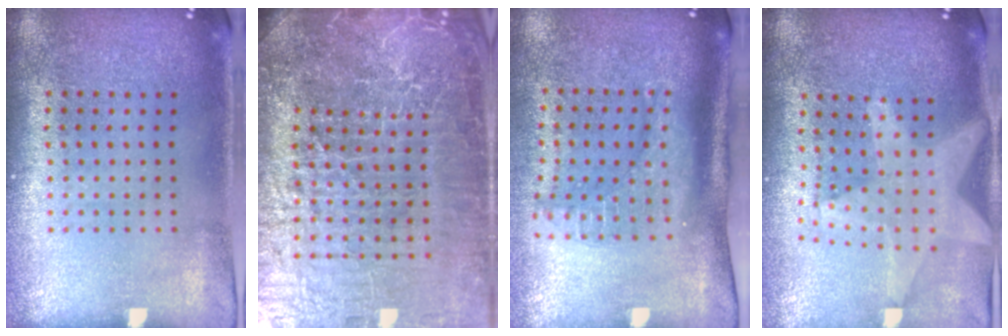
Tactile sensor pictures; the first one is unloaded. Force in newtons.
{"total": 7.2, "press": 6.3, "slide": 3.4}
{"total": 2.2, "press": 1.7, "slide": 1.5}
{"total": 2.1, "press": 1.8, "slide": 1.1}